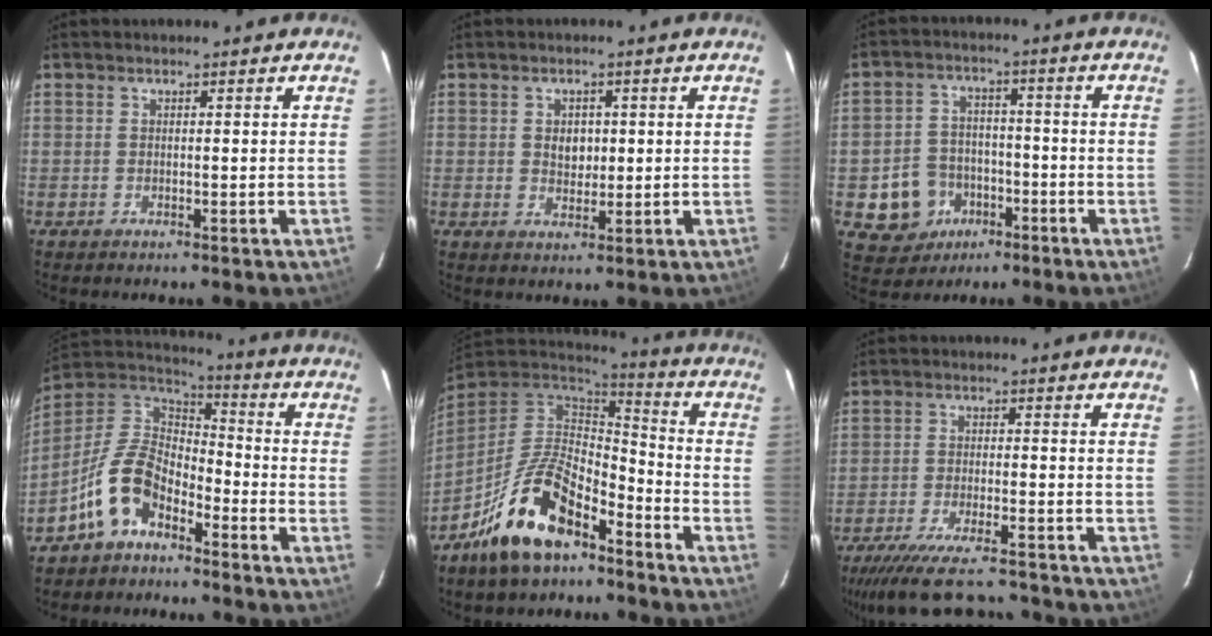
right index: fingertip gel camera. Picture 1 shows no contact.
{"total": 3.4, "force": [0.4, 2.8, 1.9], "torque": [-0.029, 0.006, 0.008]}
{"total": 9.5, "force": [-4.1, 8.3, 1.9], "torque": [-0.063, 0.029, -0.046]}
{"total": 12.2, "force": [-7.0, 7.3, 6.9], "torque": [-0.155, 0.023, -0.137]}
{"total": 16.6, "force": [-10.6, 7.1, 10.6], "torque": [-0.217, 0.002, -0.193]}
{"total": 15.5, "force": [-13.7, 2.9, 6.5], "torque": [-0.143, -0.021, -0.214]}